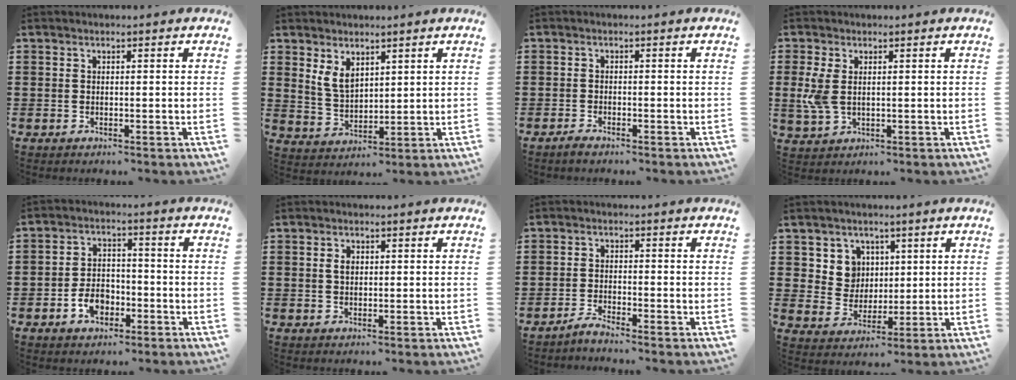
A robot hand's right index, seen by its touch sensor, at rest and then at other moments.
{"total": 4.1, "force": [2.4, 2.3, 2.4], "torque": [-0.056, 0.005, 0.045]}
{"total": 1.1, "force": [-1.1, -0.1, 0.1], "torque": [-0.004, -0.002, -0.022]}
{"total": 4.8, "force": [0.5, 2.7, 3.9], "torque": [-0.107, -0.003, 0.002]}
{"total": 5.0, "force": [-2.4, 3.5, 2.6], "torque": [-0.062, 0.005, -0.049]}
{"total": 1.6, "force": [0.3, 1.0, 1.2], "torque": [-0.026, 0.006, 0.005]}
{"total": 2.1, "force": [-2.0, -0.2, 0.2], "torque": [-0.005, 0.003, -0.040]}
{"total": 5.7, "force": [2.4, 5.0, 1.1], "torque": [-0.042, 0.010, 0.044]}